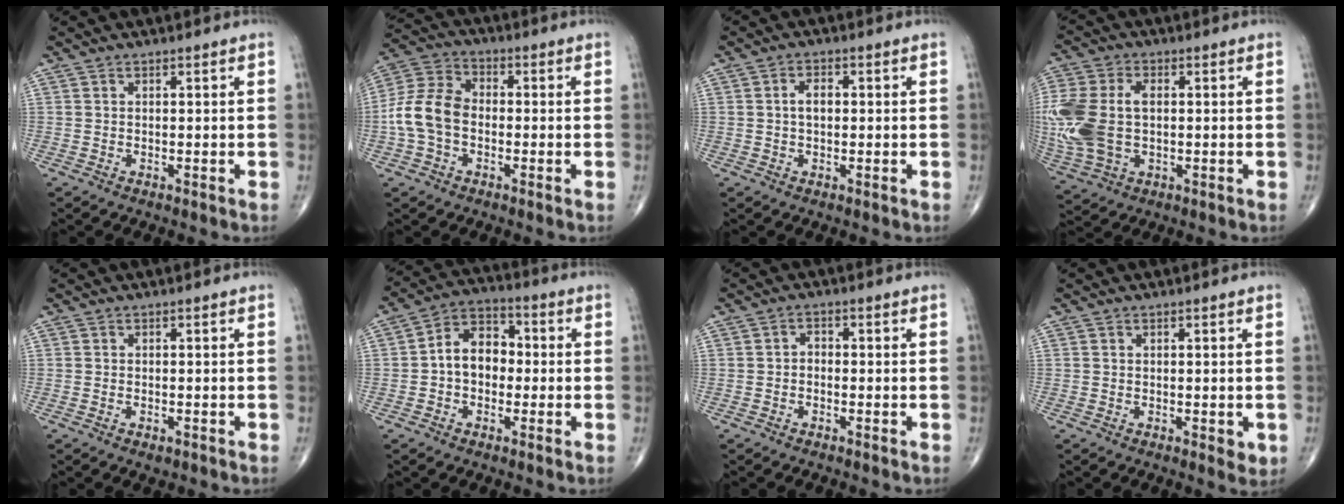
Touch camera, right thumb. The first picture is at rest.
{"total": 10.3, "force": [-1.8, 7.3, 7.1], "torque": [-0.140, 0.032, -0.047]}
{"total": 3.0, "force": [0.2, 1.8, 2.4], "torque": [-0.041, 0.007, 0.001]}
{"total": 17.1, "force": [0.0, 11.0, 13.1], "torque": [-0.336, 0.003, 0.009]}
{"total": 1.2, "force": [-0.5, 0.7, 0.9], "torque": [-0.013, 0.002, -0.003]}
{"total": 9.3, "force": [-0.4, 6.8, 6.3], "torque": [-0.078, 0.030, -0.021]}
{"total": 1.6, "force": [-0.5, 1.2, 0.9], "torque": [-0.006, 0.007, -0.014]}
{"total": 2.1, "force": [-0.3, 1.0, 1.8], "torque": [-0.017, -0.004, -0.004]}